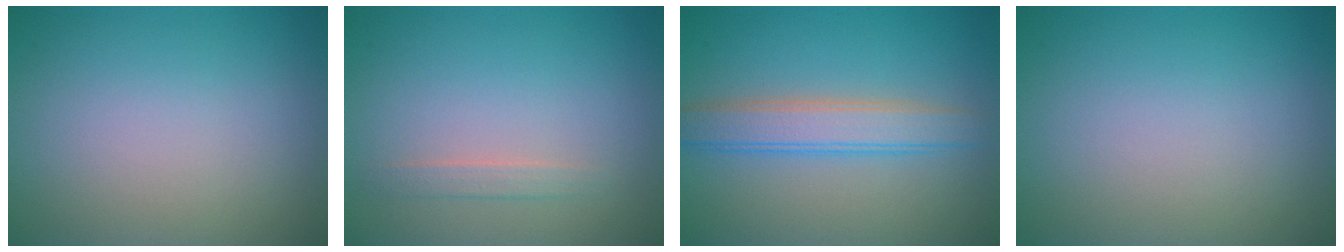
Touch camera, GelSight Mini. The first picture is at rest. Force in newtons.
{"total": 1.1, "press": 1.1, "slide": 0.2}
{"total": 3.9, "press": 3.9, "slide": 0.2}
{"total": 0.0}